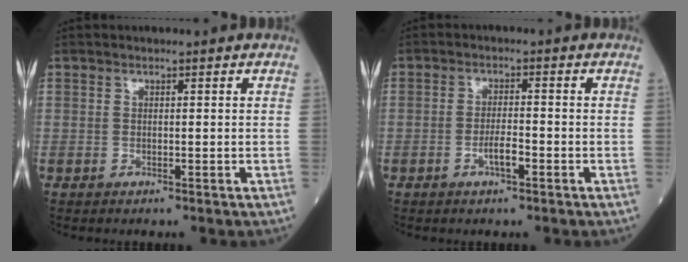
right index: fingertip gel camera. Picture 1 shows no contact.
{"total": 2.8, "force": [-1.3, 0.5, 2.4], "torque": [-0.041, 0.002, -0.026]}